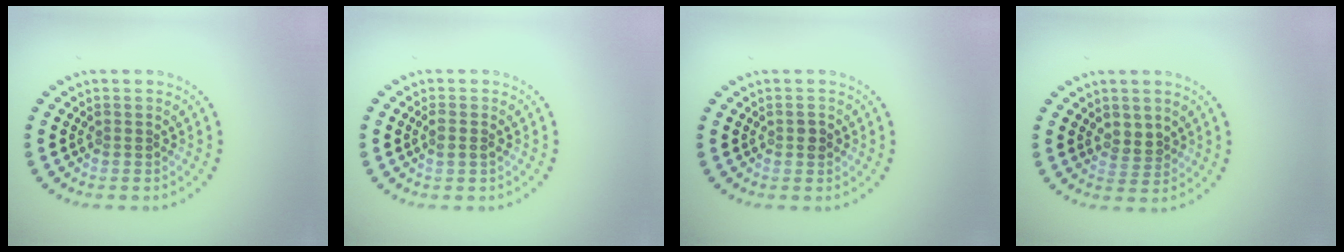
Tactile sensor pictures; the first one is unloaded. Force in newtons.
{"total": 1.2, "press": 1.1, "slide": 0.3}
{"total": 1.0, "press": 1.0, "slide": 0.1}
{"total": 1.9, "press": 1.7, "slide": 0.8}